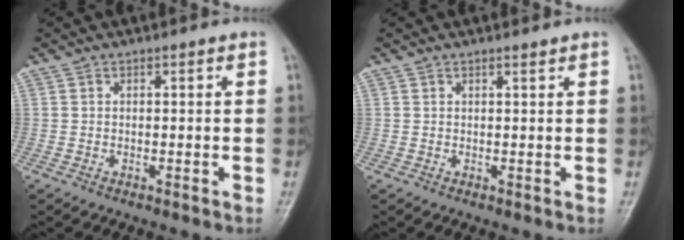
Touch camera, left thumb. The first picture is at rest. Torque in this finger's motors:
{"motor_torque": [-0.43, 0.00, 0.02, 0.04, 0.03]}